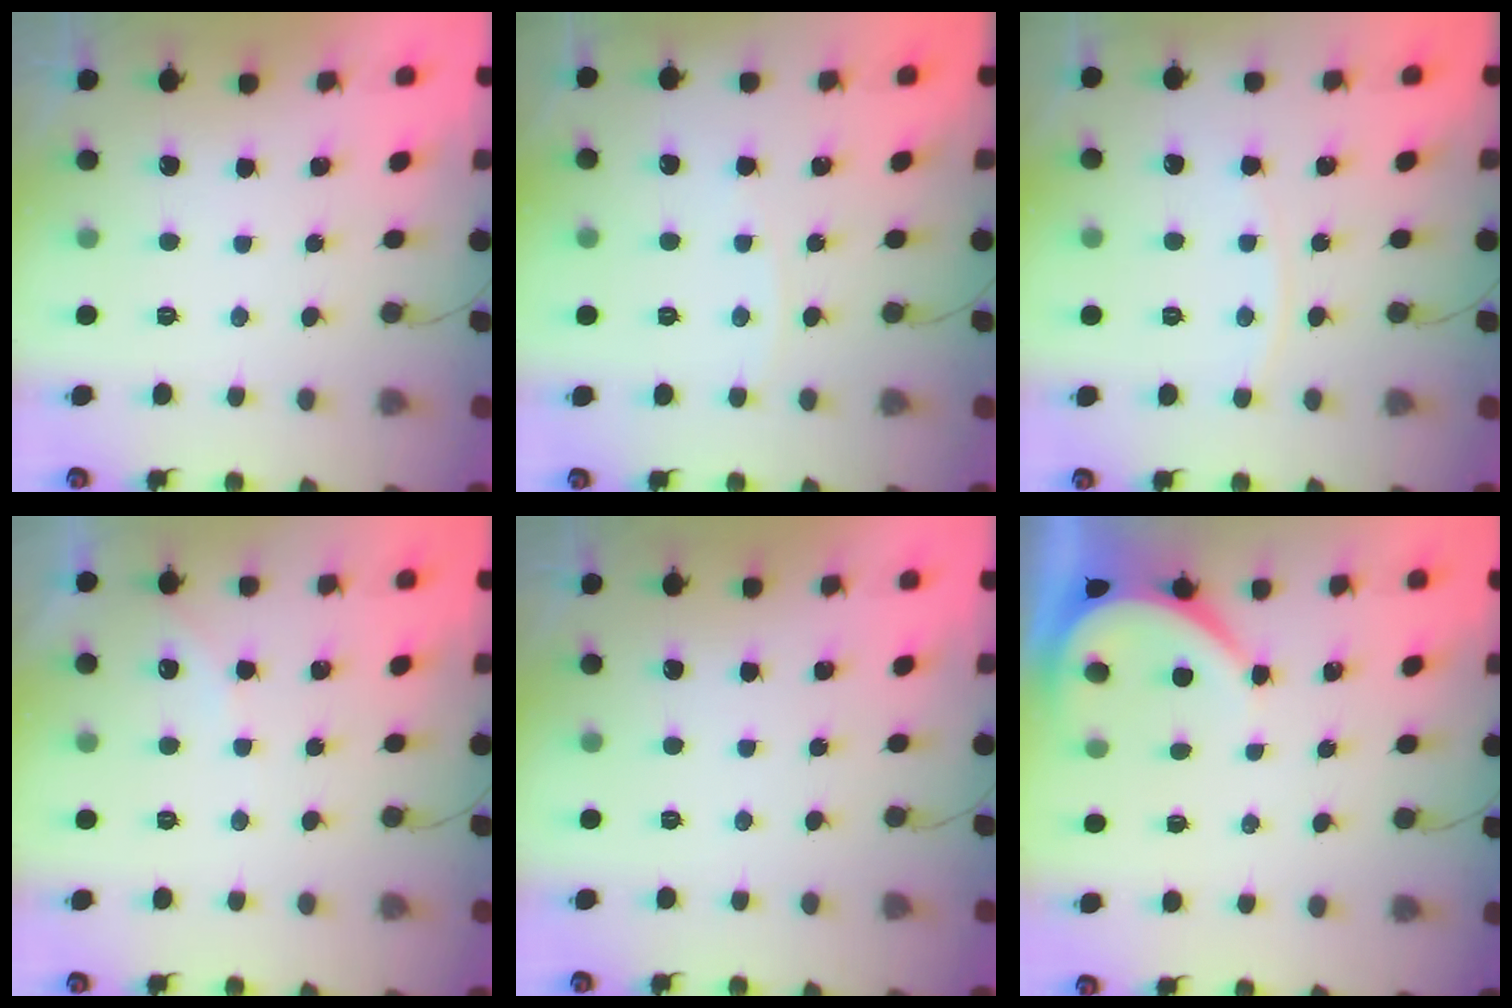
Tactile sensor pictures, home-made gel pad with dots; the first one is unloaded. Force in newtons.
{"total": 1.6, "press": 1.6, "slide": 0.2}
{"total": 4.5, "press": 4.4, "slide": 0.5}
{"total": 3.9, "press": 3.9, "slide": 0.7}
{"total": 0.0}
{"total": 4.2, "press": 4.2, "slide": 0.5}